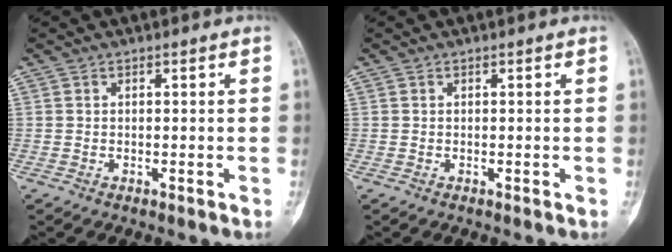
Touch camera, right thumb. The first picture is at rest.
{"total": 0.0}